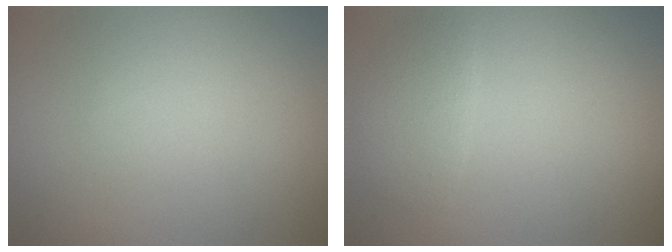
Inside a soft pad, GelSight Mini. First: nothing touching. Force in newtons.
{"total": 1.9, "press": 1.9, "slide": 0.1}